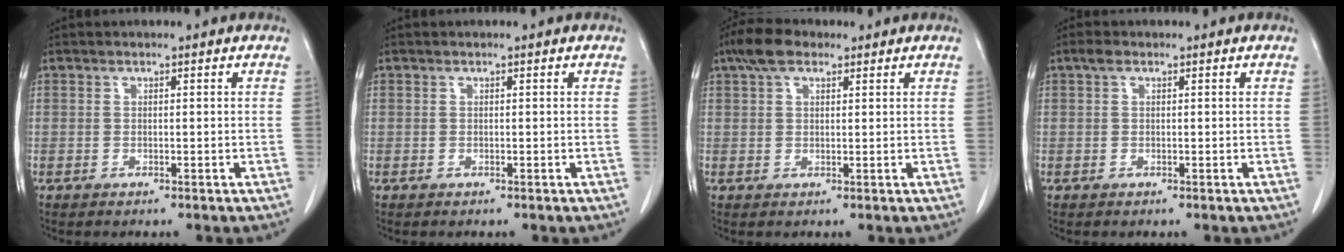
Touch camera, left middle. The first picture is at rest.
{"total": 0.0}
{"total": 4.7, "force": [3.0, 2.3, 2.8], "torque": [-0.060, 0.021, 0.054]}
{"total": 1.0, "force": [0.6, 0.6, 0.7], "torque": [-0.017, 0.014, 0.009]}